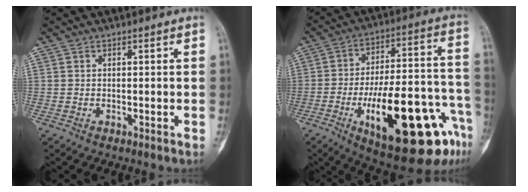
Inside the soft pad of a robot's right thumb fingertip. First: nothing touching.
{"total": 27.1, "force": [-11.3, 8.9, 23.0], "torque": [-0.308, 0.052, -0.153]}